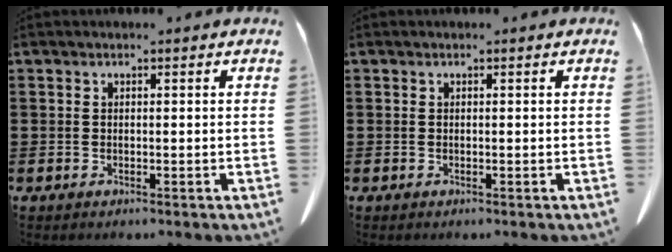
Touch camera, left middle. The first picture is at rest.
{"total": 0.0}